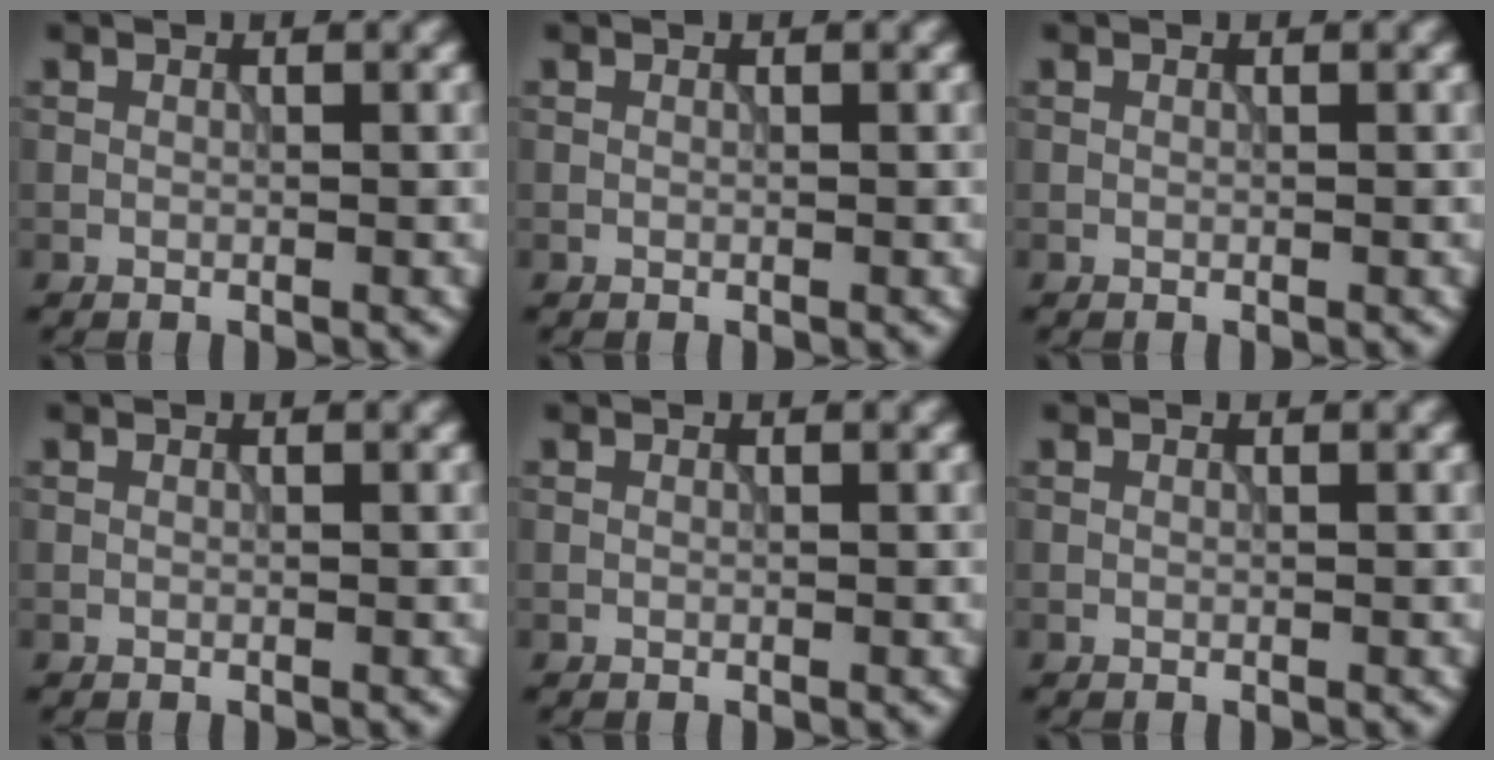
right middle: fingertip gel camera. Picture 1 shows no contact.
{"total": 0.0}
{"total": 0.0}
{"total": 0.0}
{"total": 0.0}
{"total": 0.0}